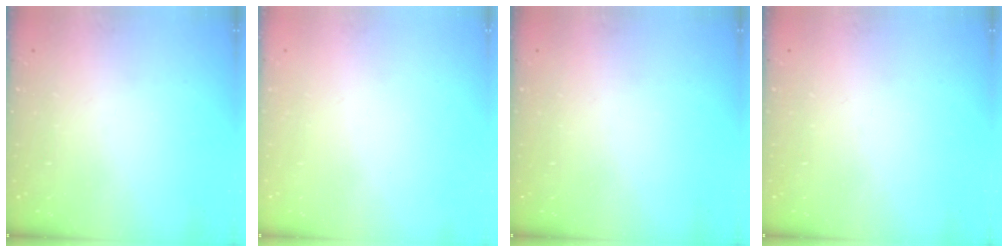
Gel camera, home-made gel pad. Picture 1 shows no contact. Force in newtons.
{"total": 1.7, "press": 1.6, "slide": 0.1}
{"total": 0.0}
{"total": 0.0}